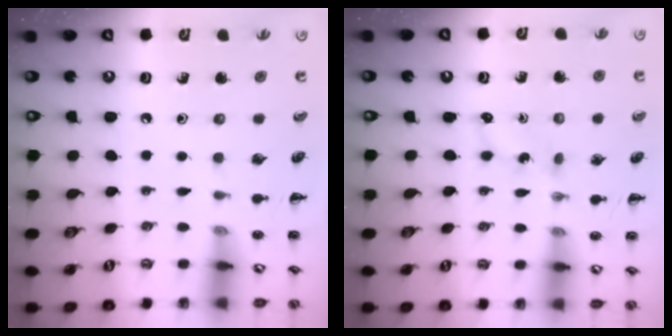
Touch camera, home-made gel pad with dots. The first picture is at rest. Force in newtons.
{"total": 3.6, "press": 3.4, "slide": 1.1}